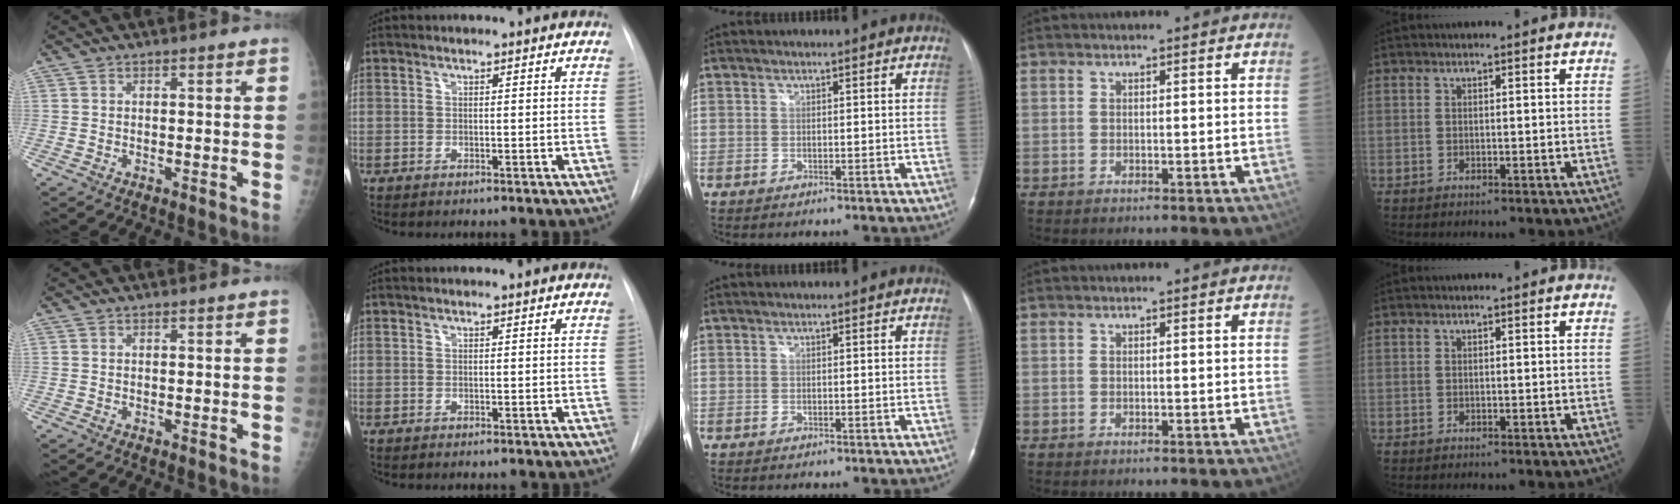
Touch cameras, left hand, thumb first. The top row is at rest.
{}